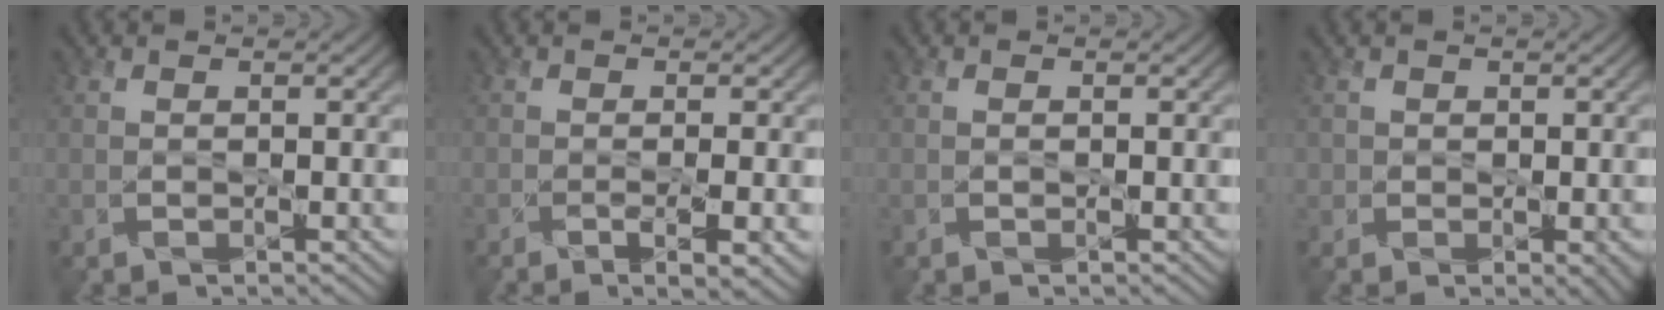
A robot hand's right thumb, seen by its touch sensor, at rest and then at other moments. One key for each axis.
{"total": 3.8, "fx": -1.6, "fy": 0.8, "fz": 3.3, "tx": -0.058, "ty": -0.005, "tz": -0.020}
{"total": 0.0}
{"total": 2.1, "fx": -0.1, "fy": 1.9, "fz": 0.9, "tx": -0.015, "ty": -0.009, "tz": -0.001}